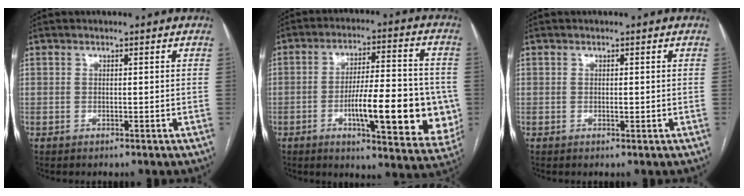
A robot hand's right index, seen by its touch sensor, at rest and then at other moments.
{"total": 18.2, "force": [-4.2, 4.1, 17.2], "torque": [-0.211, 0.008, -0.051]}
{"total": 0.6, "force": [0.0, 0.2, 0.5], "torque": [-0.009, -0.001, 0.000]}